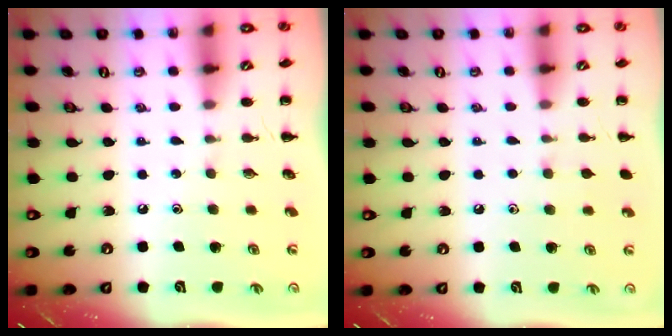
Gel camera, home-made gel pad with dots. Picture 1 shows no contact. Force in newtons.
{"total": 4.9, "press": 4.5, "slide": 1.9}